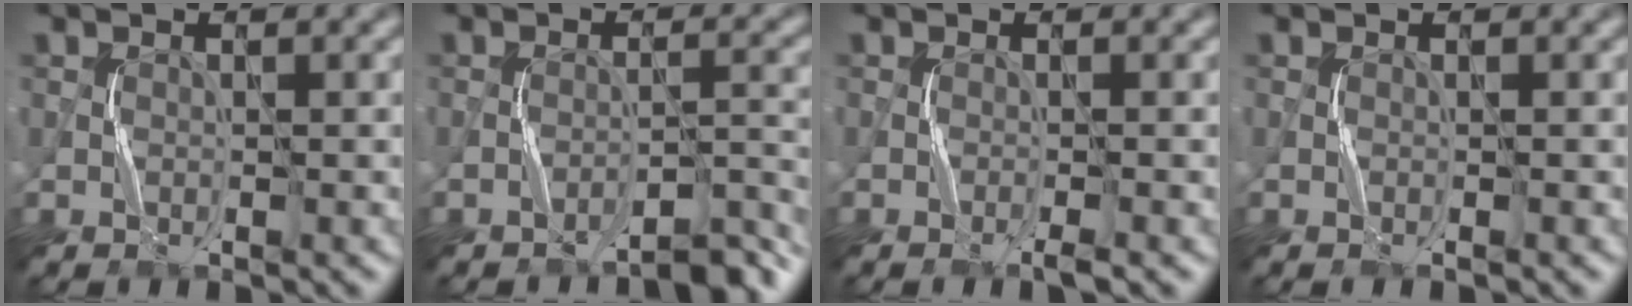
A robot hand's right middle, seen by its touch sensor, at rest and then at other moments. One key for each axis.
{"total": 3.1, "fx": -2.9, "fy": 0.1, "fz": 1.0, "tx": -0.012, "ty": 0.016, "tz": -0.049}
{"total": 0.9, "fx": -0.6, "fy": -0.3, "fz": 0.5, "tx": -0.012, "ty": 0.001, "tz": -0.014}
{"total": 0.0}